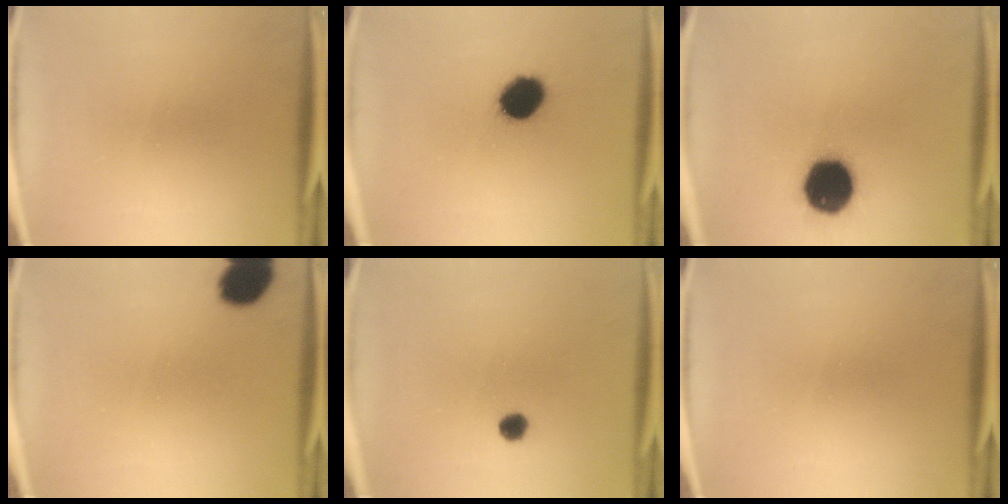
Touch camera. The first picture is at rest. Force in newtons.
{"total": 10.0}
{"total": 17.1}
{"total": 8.8}
{"total": 2.3}
{"total": 0.0}